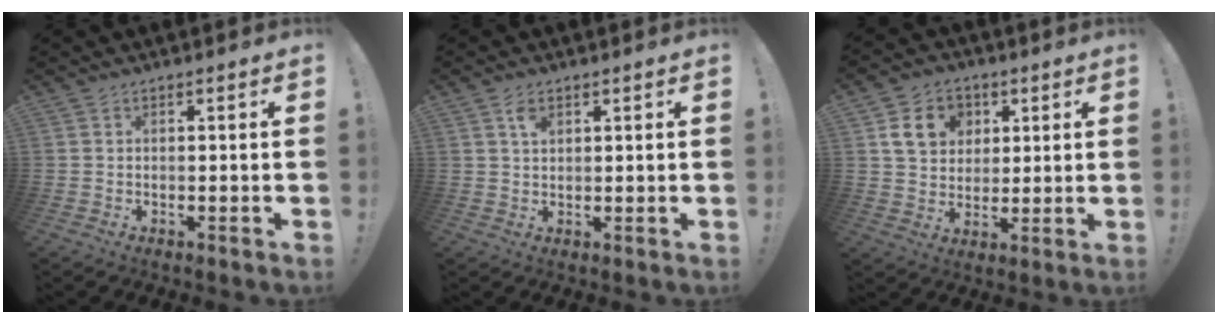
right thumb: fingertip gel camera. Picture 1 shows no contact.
{"total": 3.2, "force": [1.9, 1.6, 2.0], "torque": [-0.019, -0.012, 0.031]}
{"total": 11.4, "force": [4.4, 9.4, 4.7], "torque": [-0.067, -0.010, 0.088]}